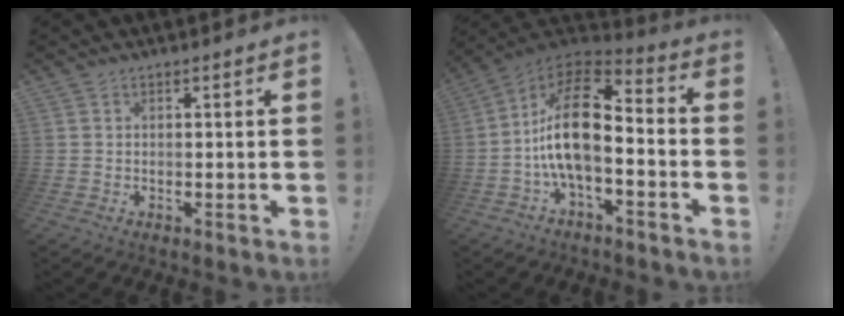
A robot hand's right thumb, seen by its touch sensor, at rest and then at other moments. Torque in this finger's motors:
{"motor_torque": [2.45, 2.56, 1.68, -1.09, 0.27]}